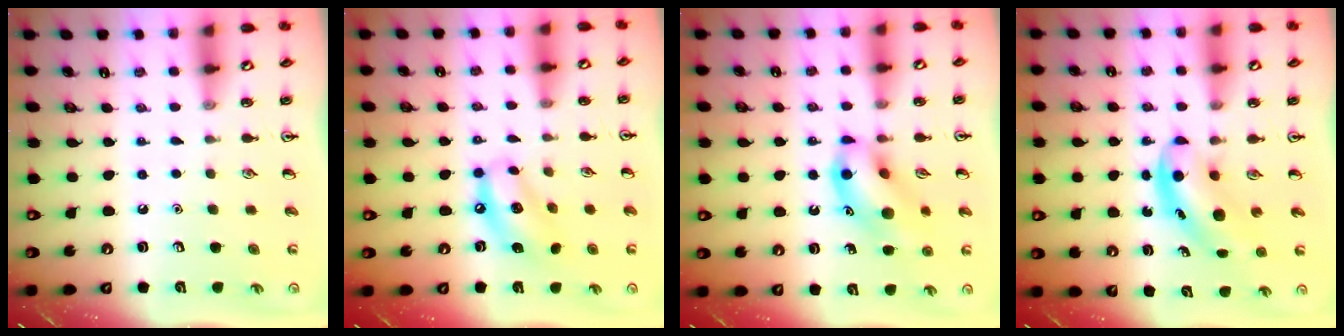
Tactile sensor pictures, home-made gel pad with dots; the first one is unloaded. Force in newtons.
{"total": 10.5, "press": 10.2, "slide": 2.7}
{"total": 12.6, "press": 12.5, "slide": 1.5}
{"total": 5.5, "press": 5.5, "slide": 0.7}